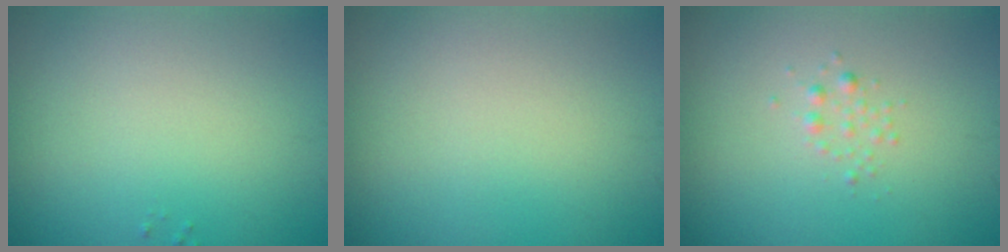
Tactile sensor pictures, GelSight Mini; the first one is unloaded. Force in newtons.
{"total": 0.0}
{"total": 0.9, "press": 0.9, "slide": 0.0}